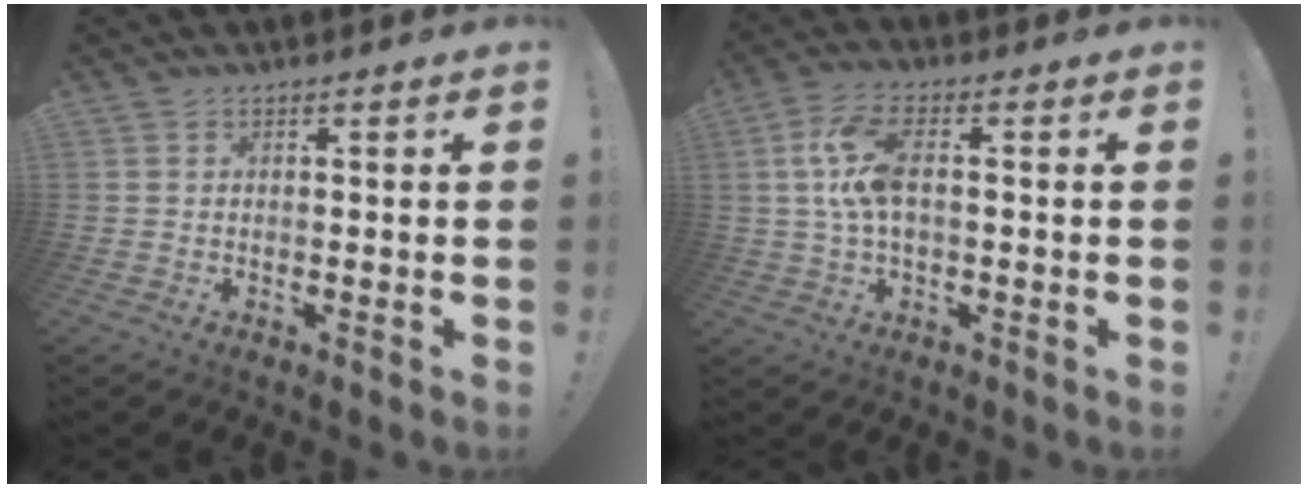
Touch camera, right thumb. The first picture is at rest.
{"total": 10.7, "force": [1.1, 4.8, 9.5], "torque": [-0.195, 0.001, 0.023]}